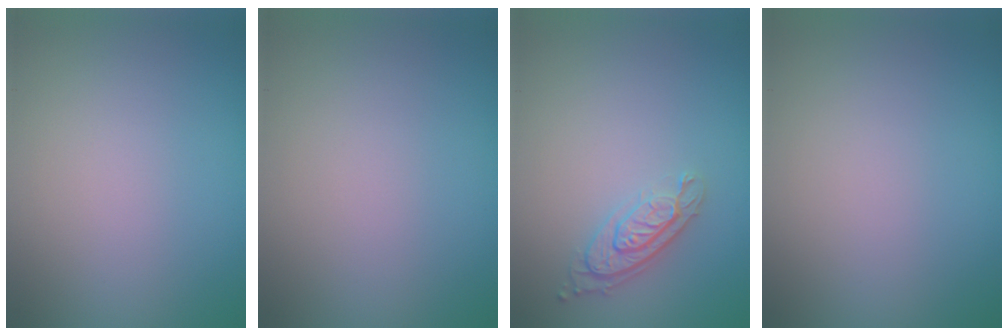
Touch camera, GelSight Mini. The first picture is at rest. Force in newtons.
{"total": 0.0}
{"total": 3.0, "press": 2.3, "slide": 1.9}
{"total": 0.0}